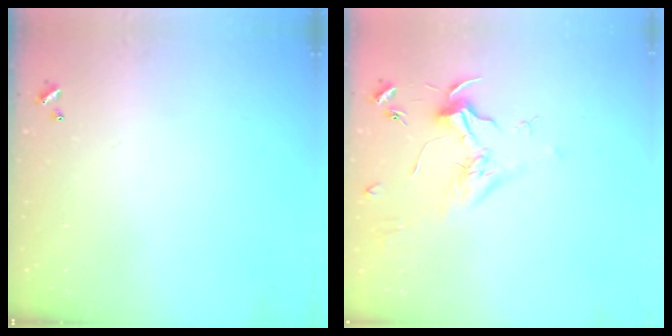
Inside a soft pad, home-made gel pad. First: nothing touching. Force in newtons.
{"total": 2.0, "press": 1.8, "slide": 0.7}